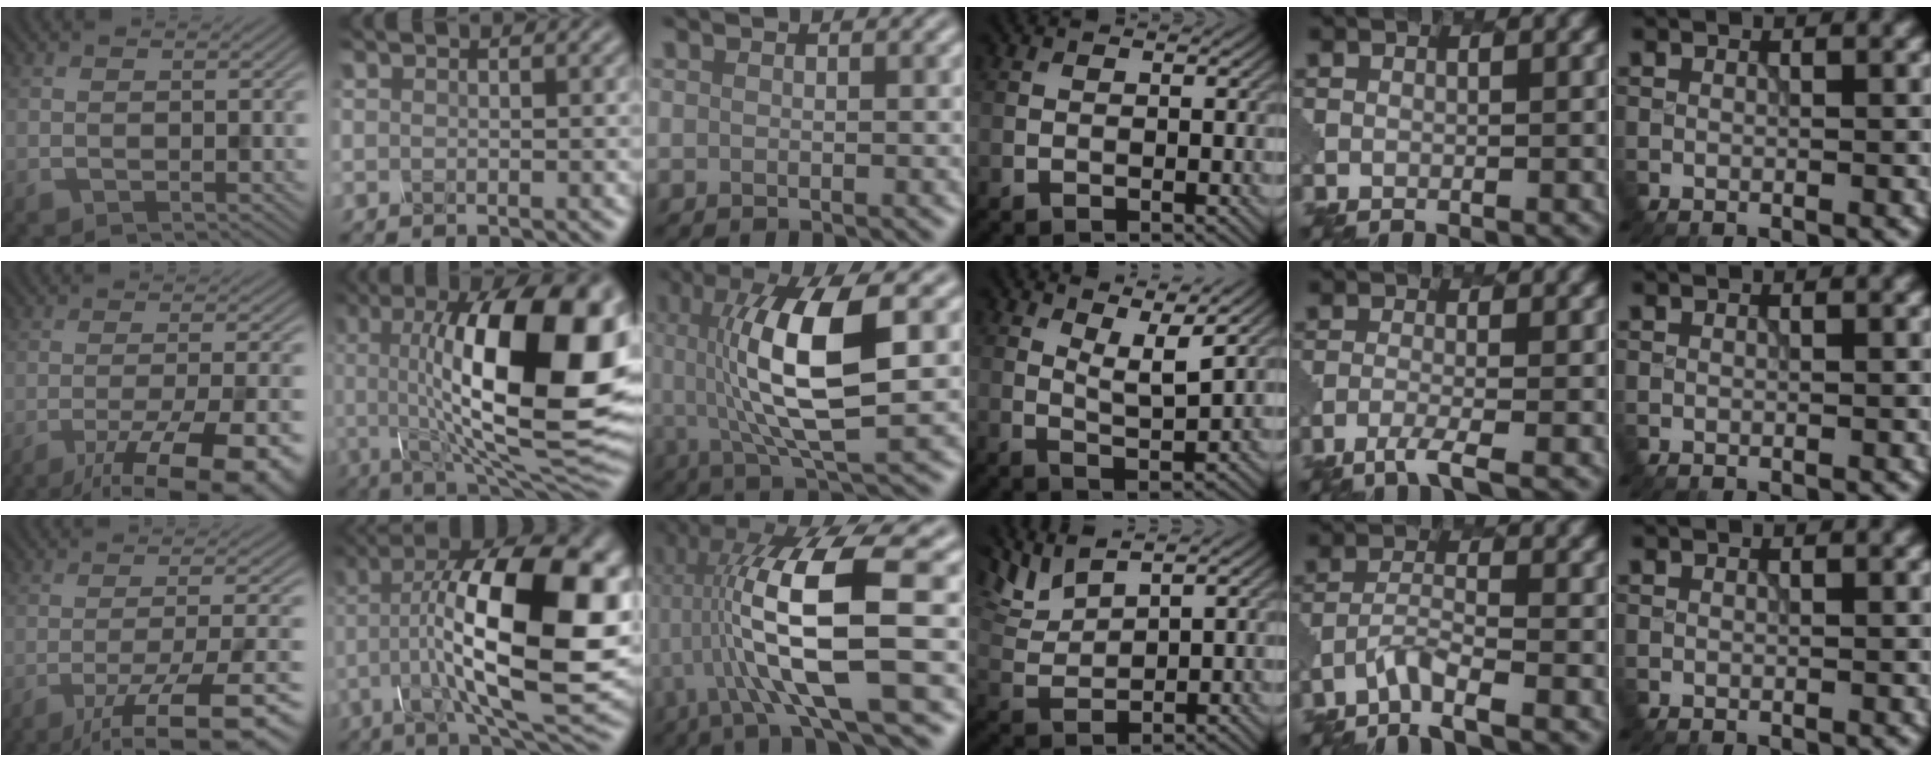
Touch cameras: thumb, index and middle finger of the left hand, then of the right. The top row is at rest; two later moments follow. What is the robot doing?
{"motion": "screw", "object": "spray bottle"}